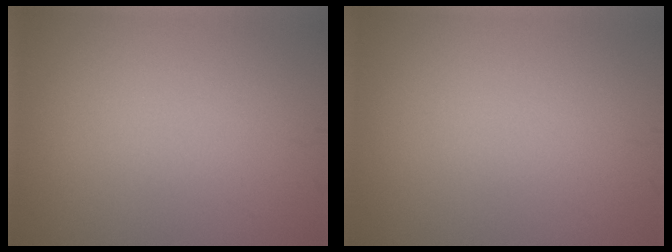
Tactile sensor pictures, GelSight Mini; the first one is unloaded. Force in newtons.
{"total": 0.0}